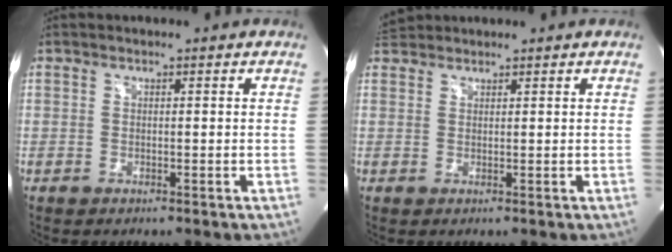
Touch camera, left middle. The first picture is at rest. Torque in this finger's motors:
{"motor_torque": [0.37, -0.42, -0.07, 0.00]}